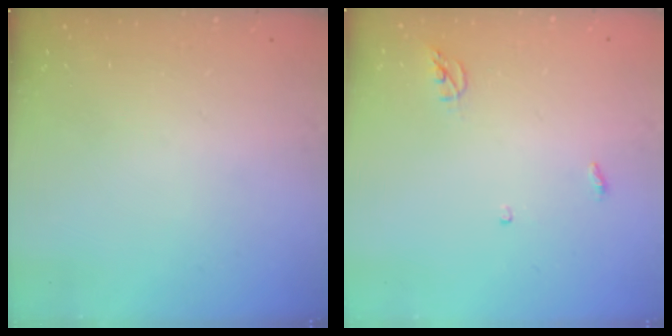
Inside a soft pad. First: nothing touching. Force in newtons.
{"total": 3.8, "press": 3.8, "slide": 0.3}